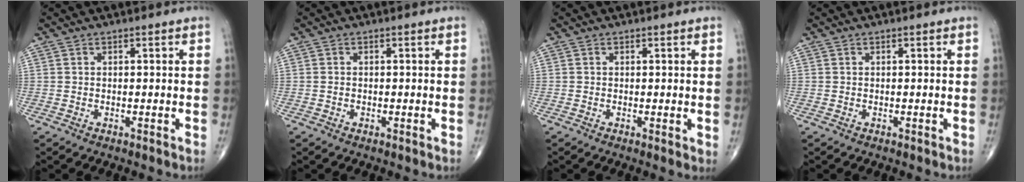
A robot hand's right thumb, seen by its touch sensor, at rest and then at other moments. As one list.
[{"total": 0.5, "force": [-0.1, 0.4, 0.3], "torque": [-0.007, 0.000, -0.004]}, {"total": 1.2, "force": [0.2, 0.4, 1.1], "torque": [-0.018, -0.006, -0.002]}, {"total": 0.0}]